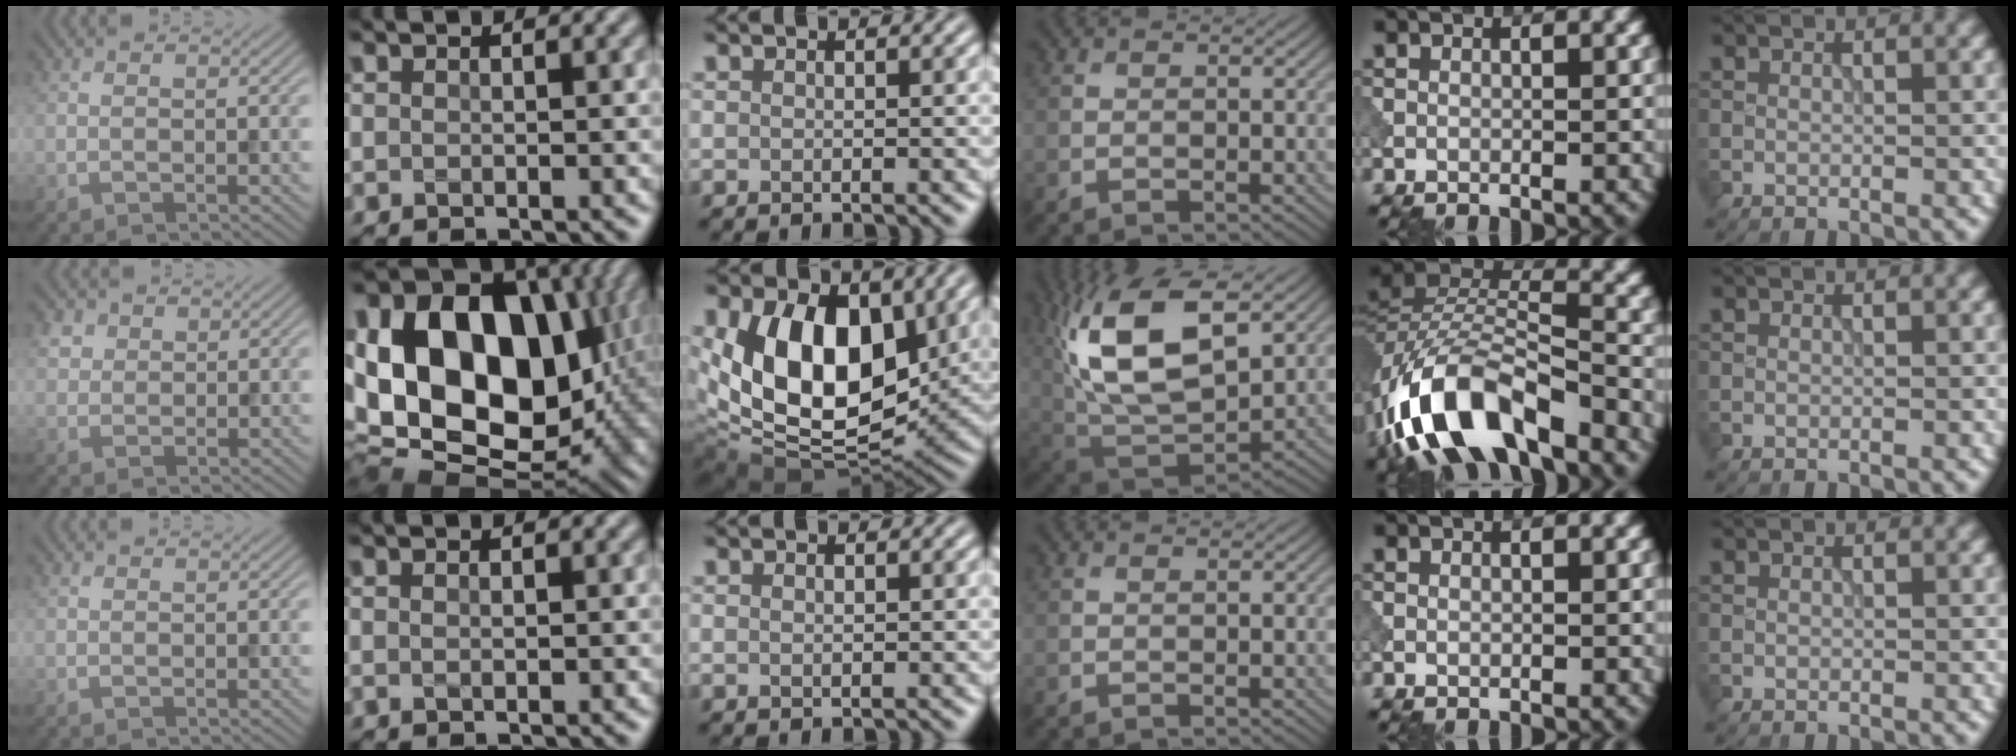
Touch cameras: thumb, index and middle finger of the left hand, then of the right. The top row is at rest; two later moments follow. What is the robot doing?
{"motion": "insert", "object": "peg toy"}